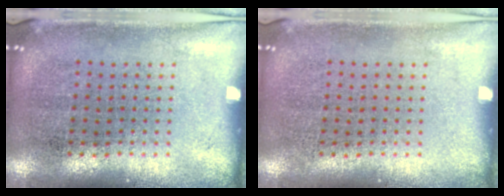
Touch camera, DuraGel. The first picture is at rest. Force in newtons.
{"total": 0.0}